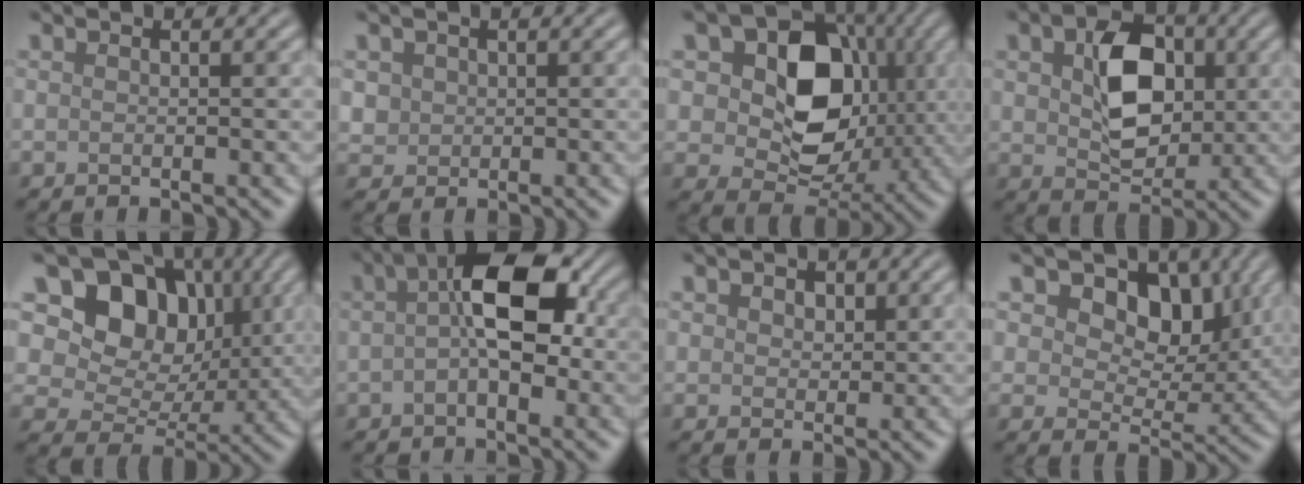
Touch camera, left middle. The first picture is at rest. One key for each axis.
{"total": 1.2, "fx": 0.5, "fy": 0.8, "fz": -0.6, "tx": -0.004, "ty": 0.001, "tz": 0.026}
{"total": 10.3, "fx": 2.2, "fy": 7.6, "fz": 6.6, "tx": -0.110, "ty": 0.002, "tz": 0.039}
{"total": 5.8, "fx": 1.2, "fy": 3.9, "fz": 4.1, "tx": -0.084, "ty": 0.007, "tz": 0.029}
{"total": 9.4, "fx": 4.2, "fy": 7.0, "fz": 4.7, "tx": -0.083, "ty": 0.002, "tz": 0.075}
{"total": 5.7, "fx": 0.8, "fy": 2.1, "fz": 5.3, "tx": -0.096, "ty": 0.023, "tz": 0.010}
{"total": 1.6, "fx": 1.3, "fy": 1.0, "fz": 0.0, "tx": -0.009, "ty": 0.009, "tz": 0.021}
{"total": 8.2, "fx": 4.2, "fy": 5.0, "fz": 4.8, "tx": -0.077, "ty": 0.004, "tz": 0.064}